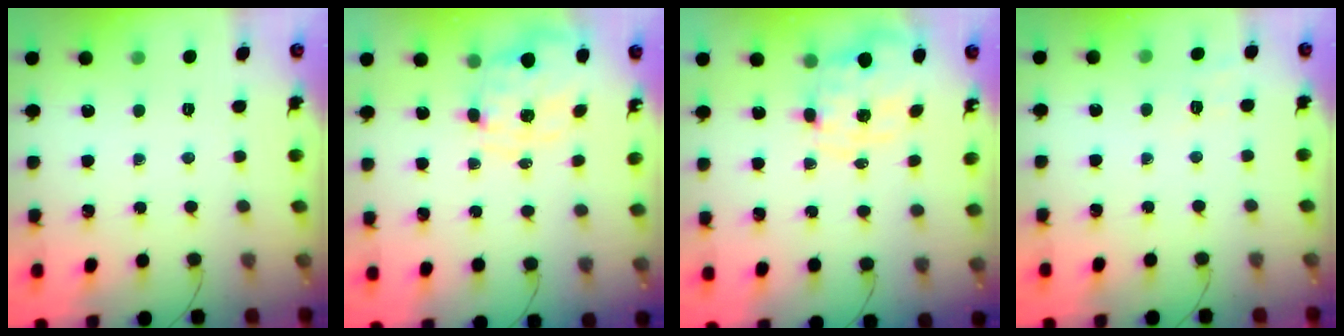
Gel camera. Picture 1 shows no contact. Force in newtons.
{"total": 2.9, "press": 2.7, "slide": 1.1}
{"total": 3.8, "press": 3.3, "slide": 1.8}
{"total": 6.9, "press": 6.6, "slide": 2.0}